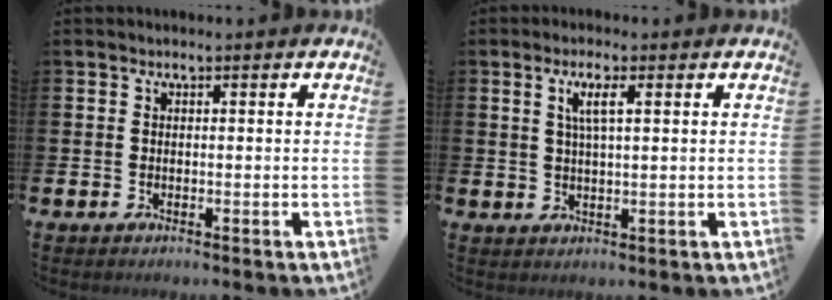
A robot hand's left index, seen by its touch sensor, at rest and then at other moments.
{"total": 3.5, "force": [1.6, 0.8, 3.0], "torque": [-0.049, 0.002, 0.023]}